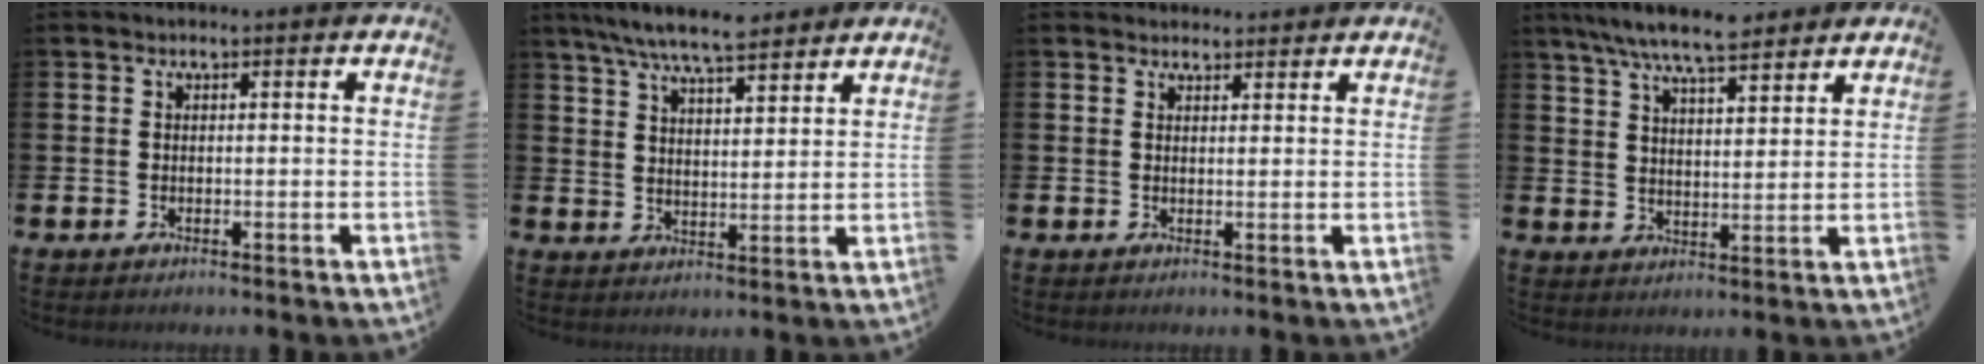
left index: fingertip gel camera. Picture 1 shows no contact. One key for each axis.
{"total": 7.6, "fx": 7.0, "fy": 1.1, "fz": 2.7, "tx": -0.071, "ty": -0.026, "tz": 0.128}
{"total": 1.8, "fx": 1.7, "fy": 0.5, "fz": -0.1, "tx": 0.008, "ty": -0.007, "tz": 0.030}
{"total": 7.9, "fx": 7.2, "fy": 1.2, "fz": 3.0, "tx": -0.076, "ty": -0.027, "tz": 0.131}